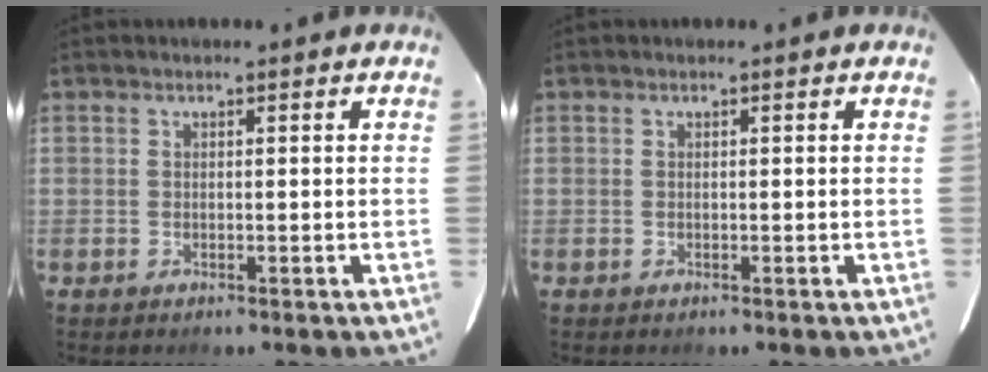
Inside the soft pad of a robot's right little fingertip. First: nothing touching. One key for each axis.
{"total": 0.0}